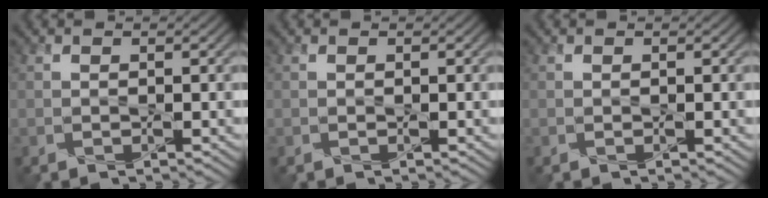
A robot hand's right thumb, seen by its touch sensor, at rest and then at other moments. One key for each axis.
{"total": 0.0}
{"total": 0.0}